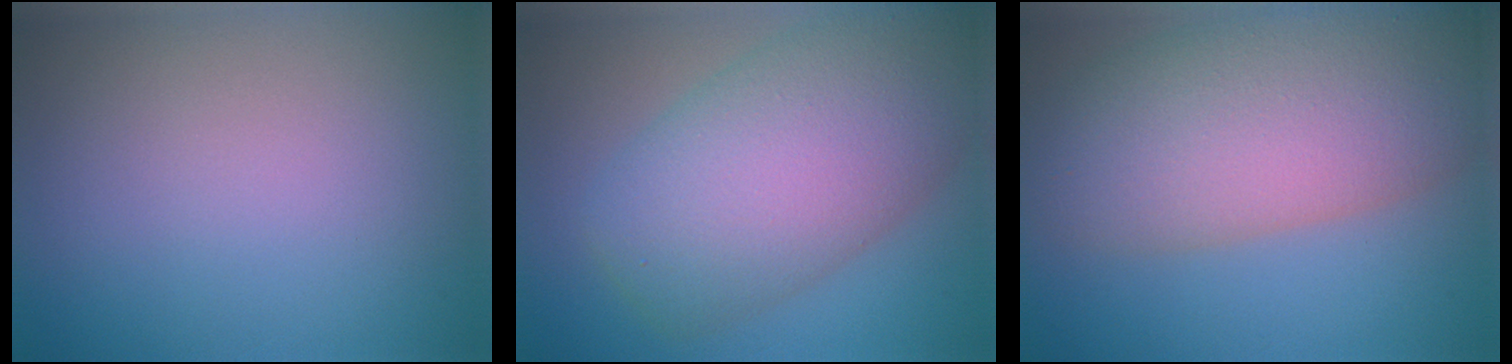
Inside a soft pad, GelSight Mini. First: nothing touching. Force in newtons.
{"total": 10.0, "press": 10.0, "slide": 0.5}
{"total": 10.6, "press": 10.6, "slide": 0.7}